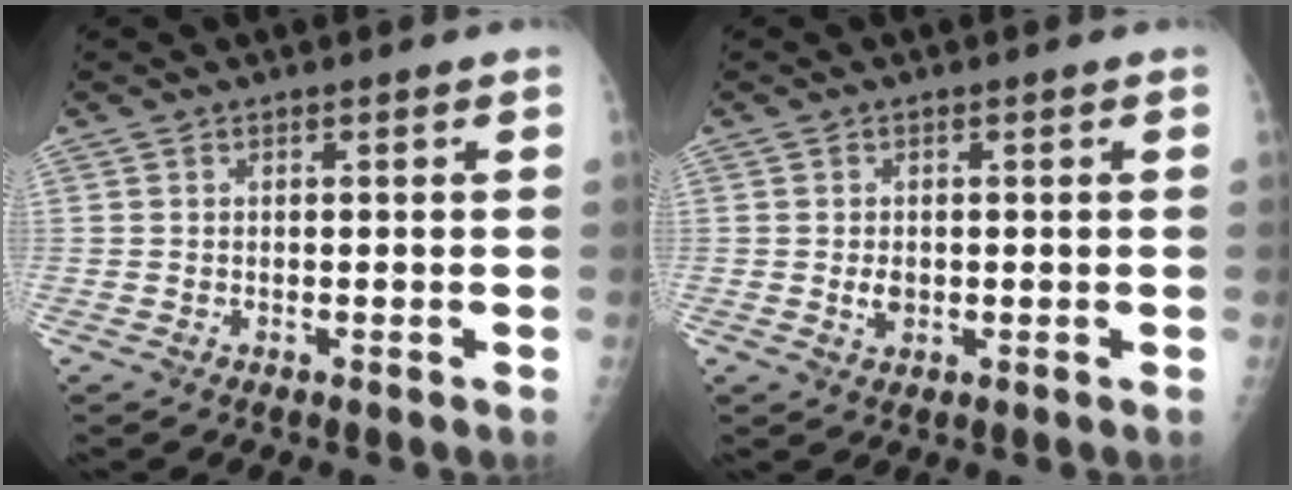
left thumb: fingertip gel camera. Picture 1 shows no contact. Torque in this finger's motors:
{"motor_torque": [-0.08, -0.07, 0.15, 0.20, 0.01]}